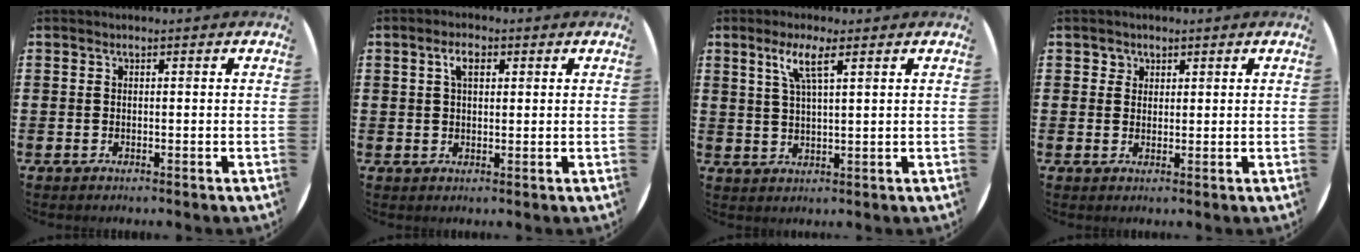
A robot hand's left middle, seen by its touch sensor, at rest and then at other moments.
{"total": 3.2, "force": [1.6, 1.5, 2.3], "torque": [-0.043, 0.006, 0.025]}
{"total": 4.7, "force": [2.8, 0.7, 3.7], "torque": [-0.081, 0.007, 0.046]}
{"total": 1.7, "force": [1.2, 1.2, 0.1], "torque": [0.012, -0.003, 0.021]}